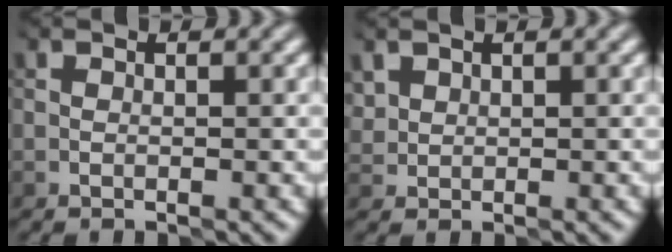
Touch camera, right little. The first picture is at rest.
{"total": 1.5, "force": [0.7, 1.2, 0.5], "torque": [-0.017, 0.000, 0.020]}